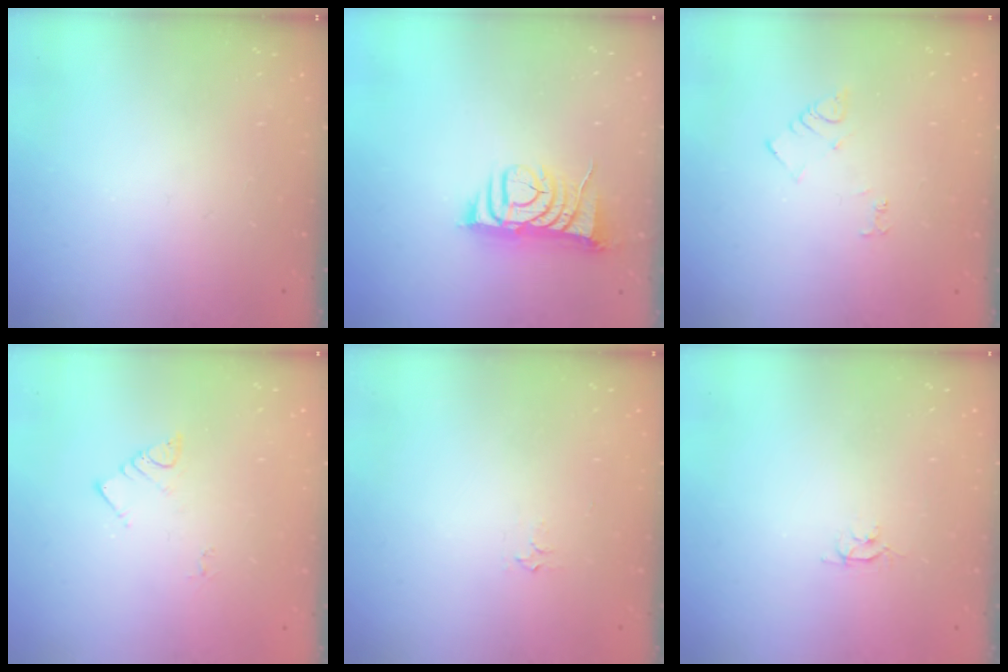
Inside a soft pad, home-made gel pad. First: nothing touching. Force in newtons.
{"total": 7.9, "press": 7.8, "slide": 1.2}
{"total": 3.5, "press": 3.5, "slide": 0.6}
{"total": 4.5, "press": 4.5, "slide": 0.4}
{"total": 3.4, "press": 3.4, "slide": 0.5}
{"total": 2.6, "press": 2.6, "slide": 0.3}